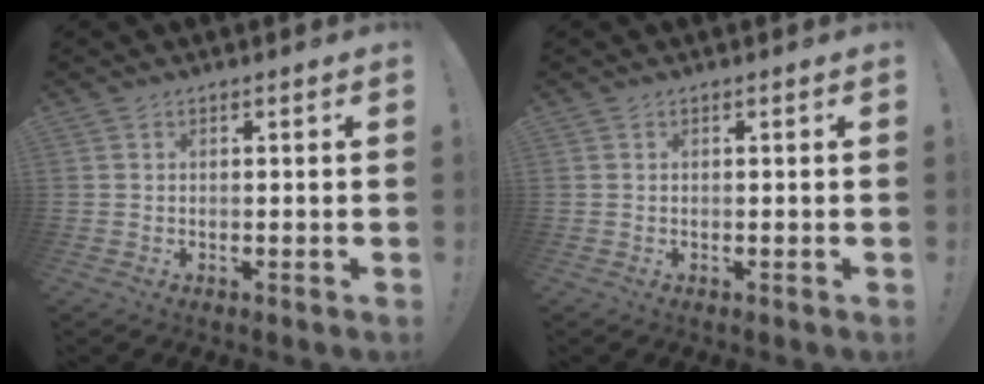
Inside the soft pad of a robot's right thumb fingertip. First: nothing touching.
{"total": 0.0}